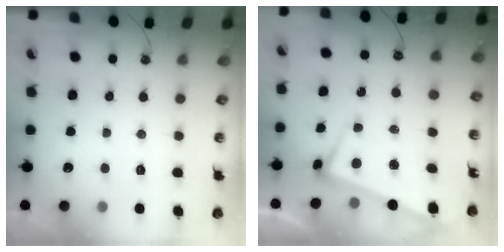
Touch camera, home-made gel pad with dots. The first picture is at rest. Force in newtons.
{"total": 3.4, "press": 3.3, "slide": 0.5}